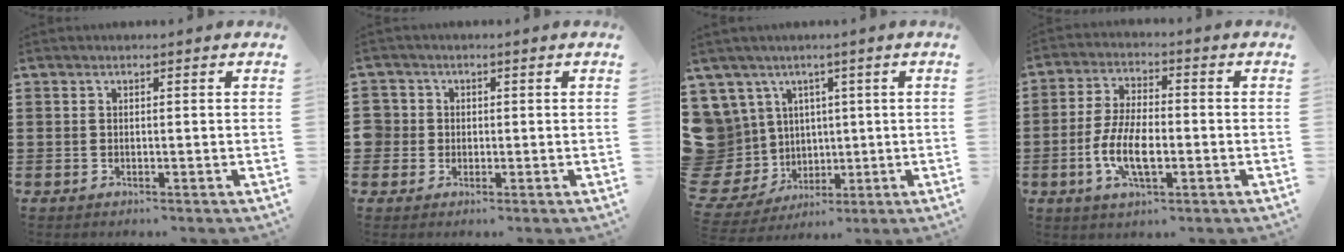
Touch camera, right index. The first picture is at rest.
{"total": 2.8, "force": [0.0, 2.8, 0.3], "torque": [-0.028, 0.007, -0.005]}
{"total": 8.3, "force": [1.5, 8.1, 1.1], "torque": [-0.088, -0.023, 0.035]}
{"total": 8.1, "force": [-2.6, 3.2, 7.0], "torque": [-0.158, -0.009, -0.052]}